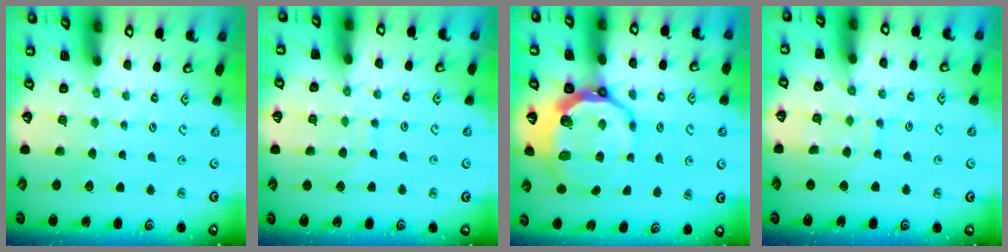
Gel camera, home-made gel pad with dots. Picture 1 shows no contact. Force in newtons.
{"total": 5.9, "press": 5.9, "slide": 0.5}
{"total": 9.6, "press": 8.6, "slide": 4.3}
{"total": 9.7, "press": 9.7, "slide": 0.8}